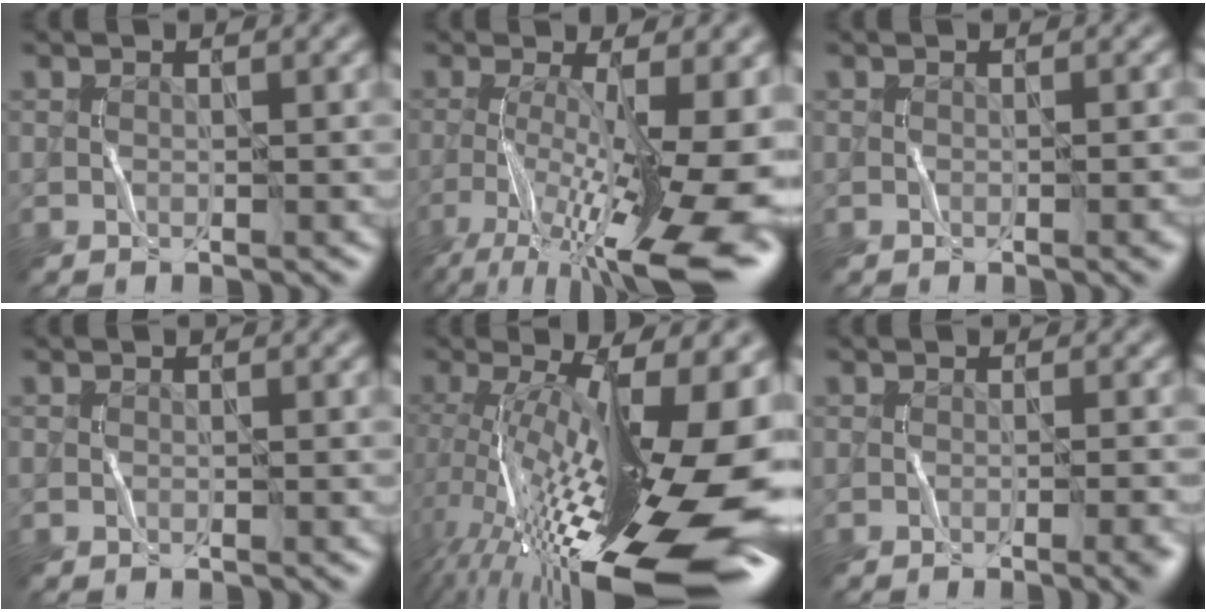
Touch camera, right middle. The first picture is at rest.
{"total": 12.8, "force": [-5.7, 3.4, 10.9], "torque": [-0.193, -0.016, -0.096]}
{"total": 2.2, "force": [-0.5, 0.9, 1.9], "torque": [-0.001, 0.010, -0.004]}
{"total": 0.0}
{"total": 20.2, "force": [-3.9, 6.1, 18.9], "torque": [-0.269, -0.010, -0.062]}
{"total": 4.8, "force": [-1.3, 2.2, 4.0], "torque": [-0.008, 0.007, -0.007]}